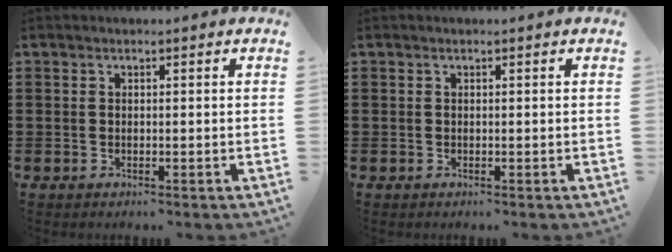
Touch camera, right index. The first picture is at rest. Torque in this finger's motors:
{"motor_torque": [0.46, 1.10, 0.00, 0.00]}